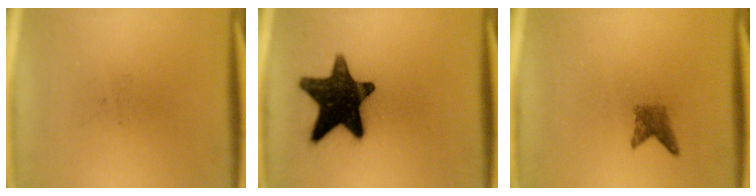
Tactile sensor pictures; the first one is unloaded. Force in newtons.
{"total": 15.9}
{"total": 2.0}